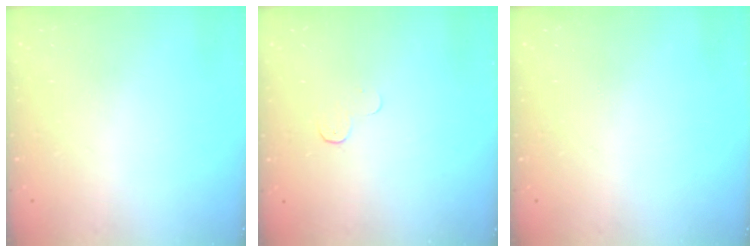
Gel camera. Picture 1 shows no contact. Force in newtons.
{"total": 3.9, "press": 3.9, "slide": 0.4}
{"total": 0.0}